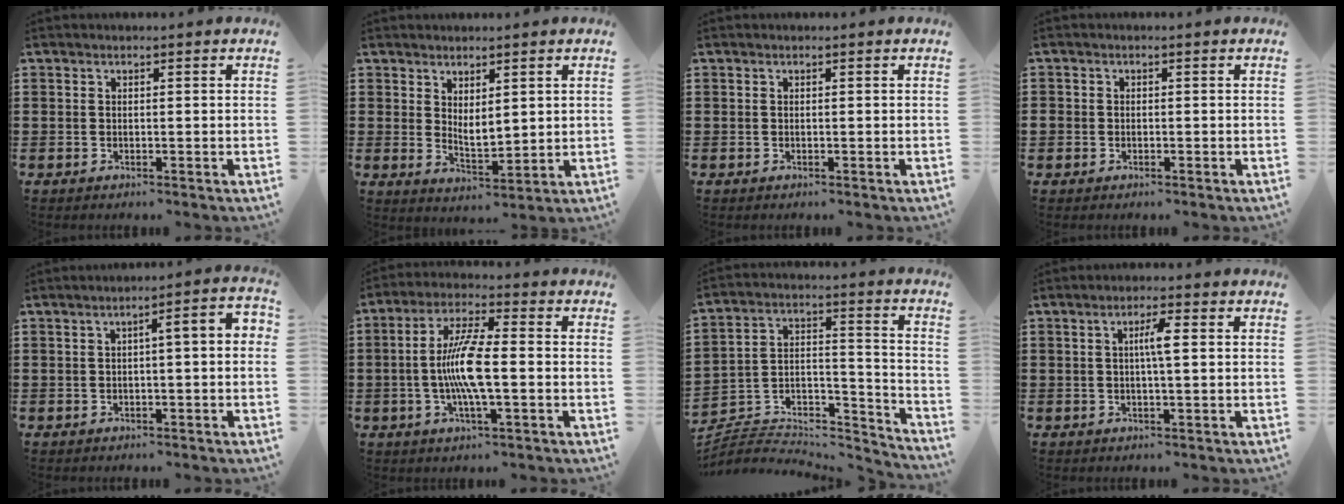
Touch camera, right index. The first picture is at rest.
{"total": 2.8, "force": [2.4, 1.0, 1.1], "torque": [-0.029, 0.001, 0.044]}
{"total": 0.0}
{"total": 1.1, "force": [-0.4, 1.0, 0.3], "torque": [-0.007, 0.004, -0.010]}
{"total": 2.8, "force": [-0.9, 0.2, 2.6], "torque": [-0.047, 0.001, -0.021]}
{"total": 8.7, "force": [-1.3, 1.6, 8.4], "torque": [-0.172, -0.008, -0.031]}
{"total": 4.5, "force": [-3.7, 2.2, 1.1], "torque": [-0.026, -0.004, -0.075]}
{"total": 3.4, "force": [0.3, 0.4, 3.4], "torque": [-0.063, 0.000, 0.002]}